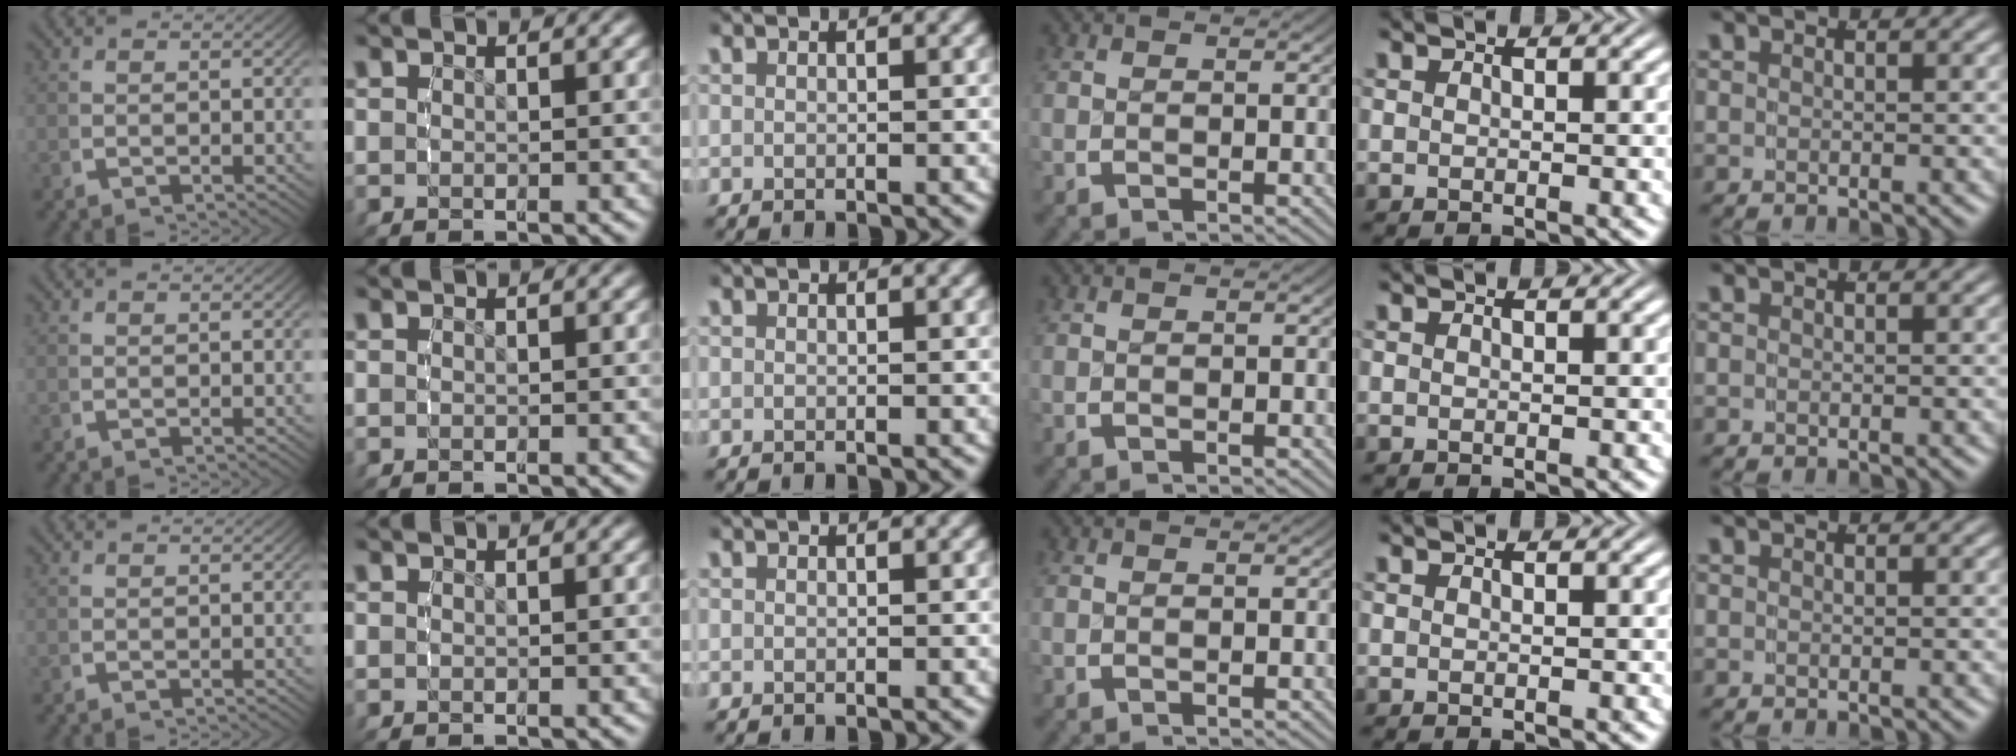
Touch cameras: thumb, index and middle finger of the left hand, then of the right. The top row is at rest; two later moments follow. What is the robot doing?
{"motion": "reach", "object": "shorts"}